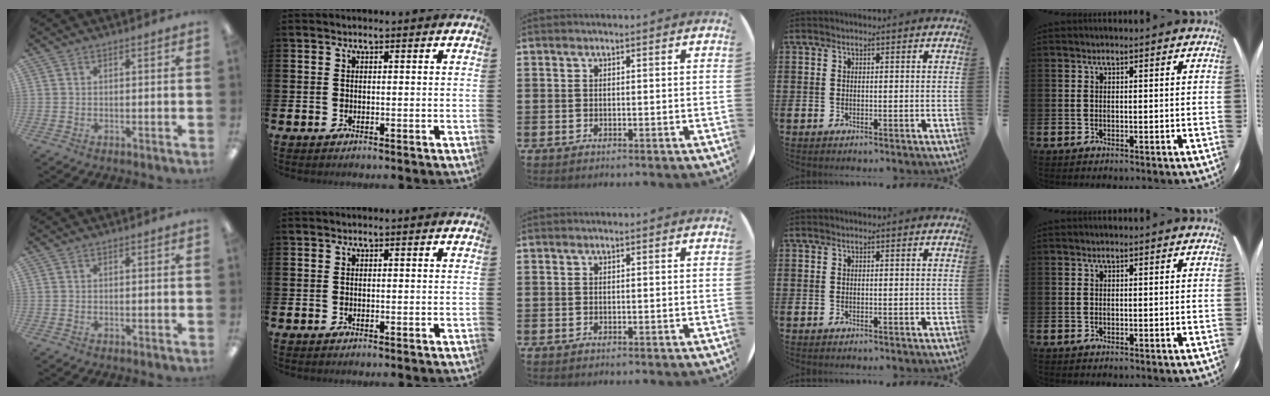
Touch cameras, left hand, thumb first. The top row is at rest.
{}